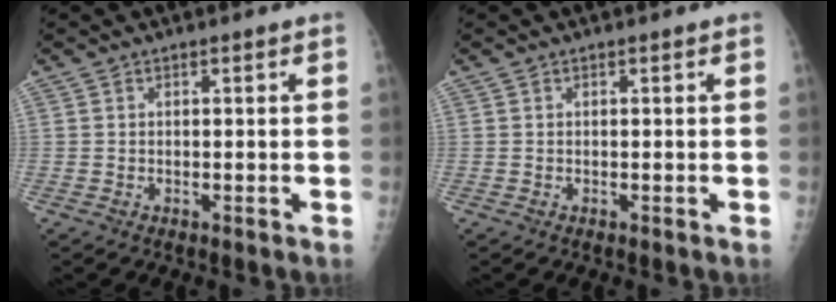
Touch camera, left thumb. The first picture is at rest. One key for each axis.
{"total": 0.0}